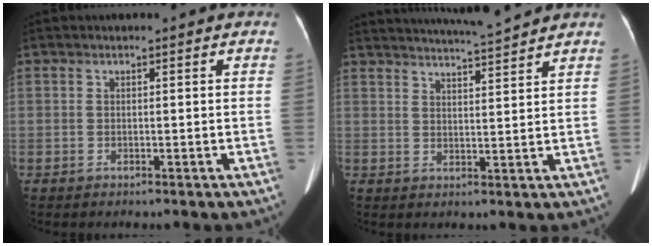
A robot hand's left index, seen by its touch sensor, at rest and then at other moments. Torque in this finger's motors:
{"motor_torque": [-0.04, -0.08, -0.05, 0.03]}